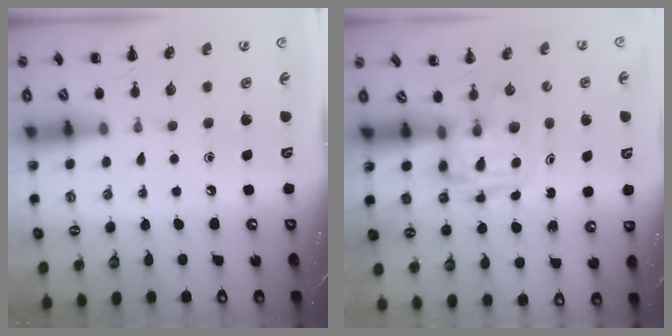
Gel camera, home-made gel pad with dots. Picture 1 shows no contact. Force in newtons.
{"total": 3.2, "press": 3.1, "slide": 0.5}